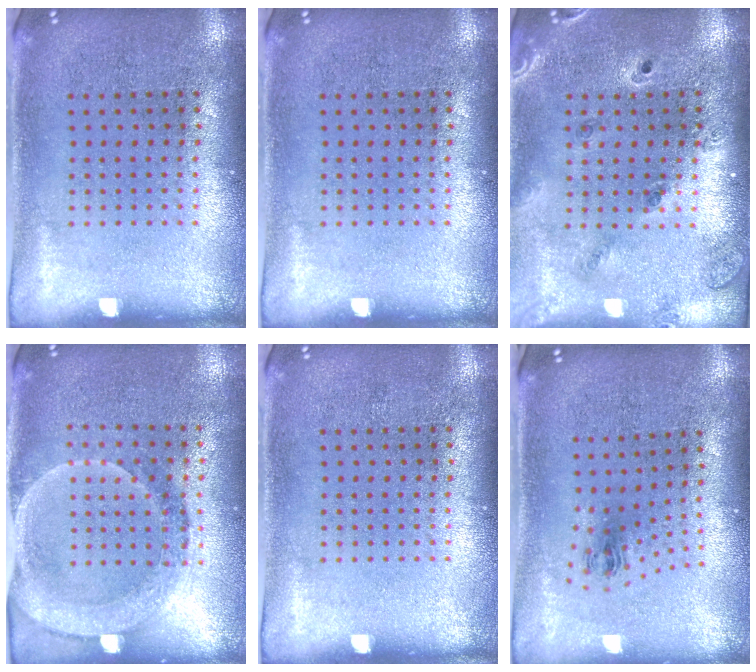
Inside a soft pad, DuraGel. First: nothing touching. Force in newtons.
{"total": 0.0}
{"total": 1.4, "press": 1.3, "slide": 0.3}
{"total": 1.9, "press": 1.6, "slide": 0.9}
{"total": 0.0}
{"total": 1.0, "press": 0.4, "slide": 0.9}